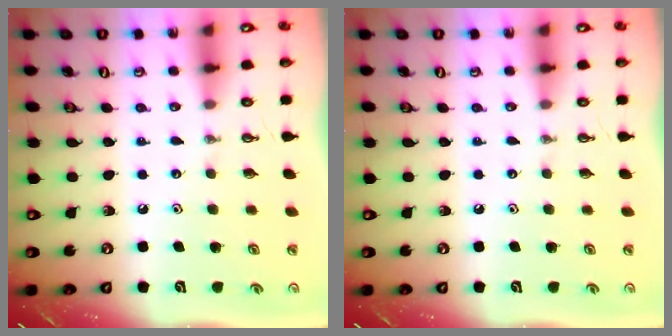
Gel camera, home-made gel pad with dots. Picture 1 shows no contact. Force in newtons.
{"total": 0.0}